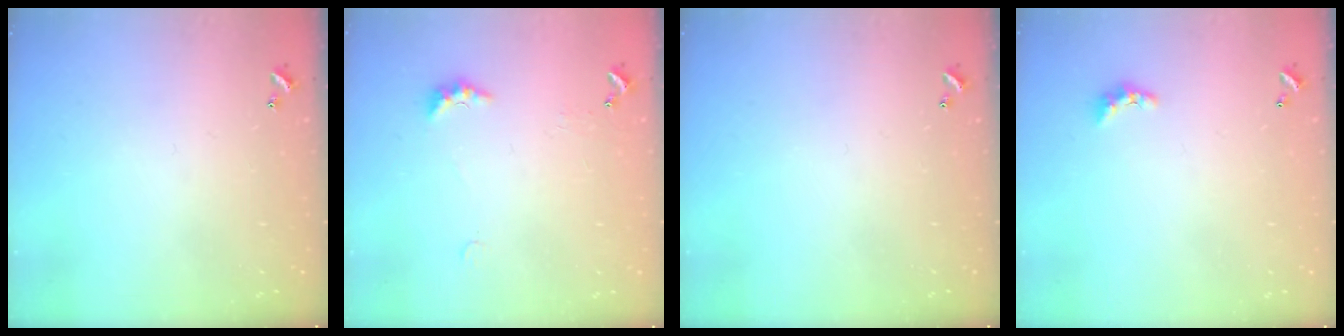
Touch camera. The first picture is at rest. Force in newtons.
{"total": 2.7, "press": 2.6, "slide": 0.6}
{"total": 0.0}
{"total": 2.7, "press": 2.7, "slide": 0.6}